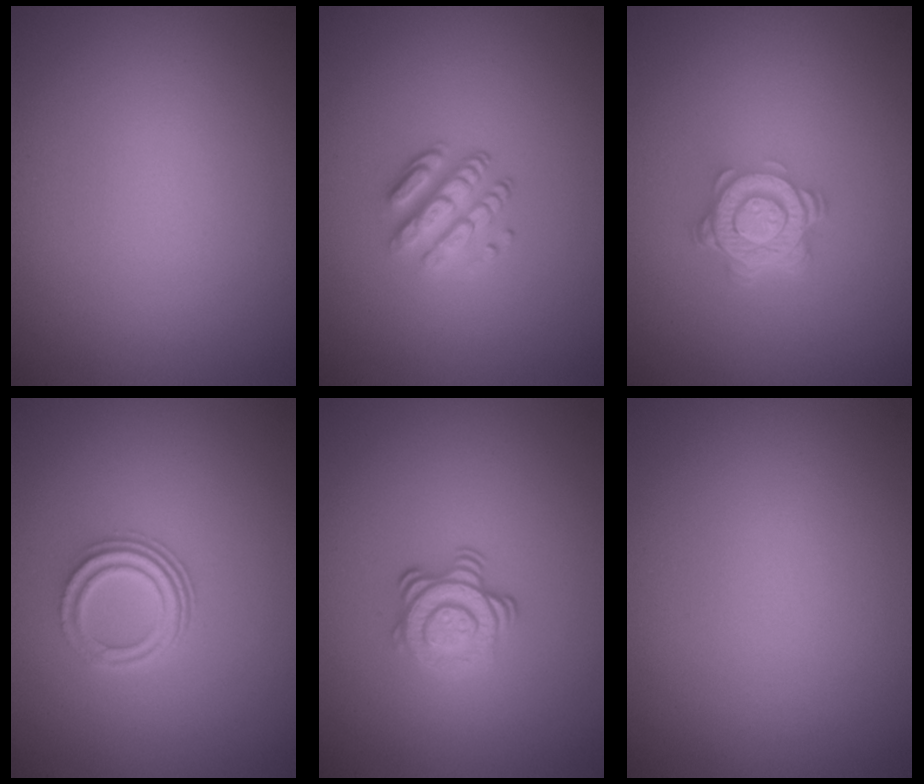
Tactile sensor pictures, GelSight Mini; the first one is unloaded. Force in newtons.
{"total": 3.4, "press": 2.4, "slide": 2.4}
{"total": 4.7, "press": 3.4, "slide": 3.3}
{"total": 3.0, "press": 2.2, "slide": 2.1}
{"total": 3.8, "press": 2.6, "slide": 2.8}
{"total": 0.0}